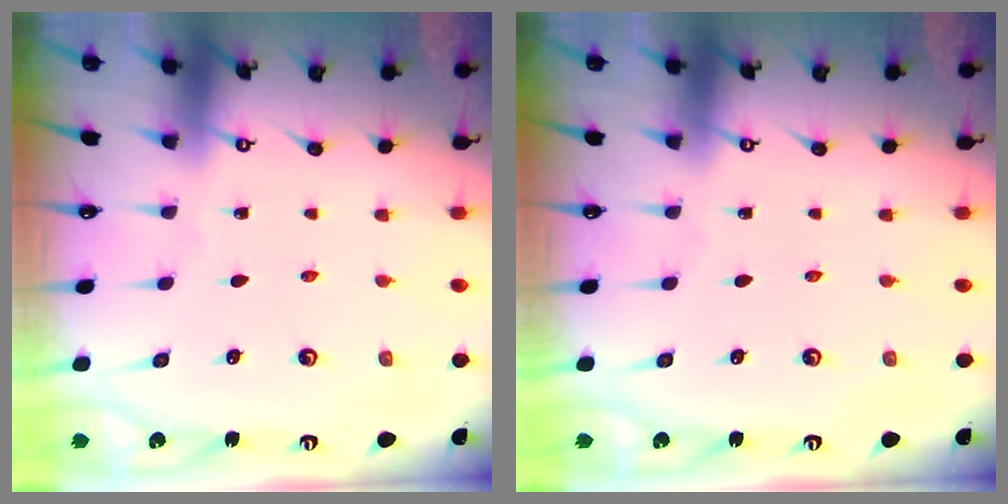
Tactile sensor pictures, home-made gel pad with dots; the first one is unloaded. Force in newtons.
{"total": 0.0}